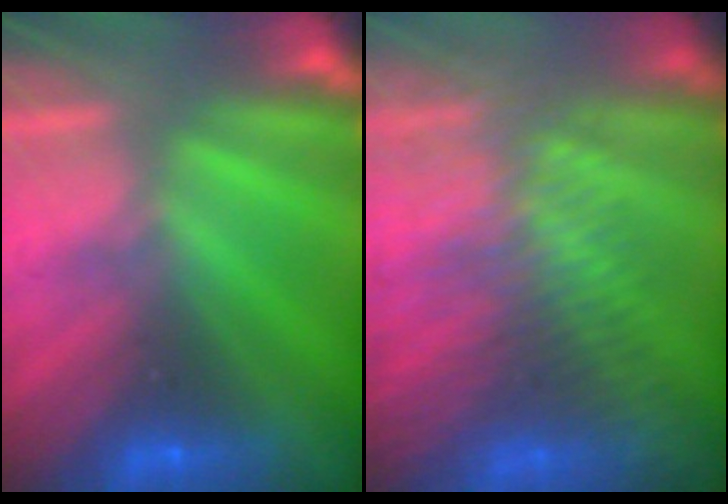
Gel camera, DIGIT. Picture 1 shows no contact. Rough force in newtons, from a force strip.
{"total": 9.1}